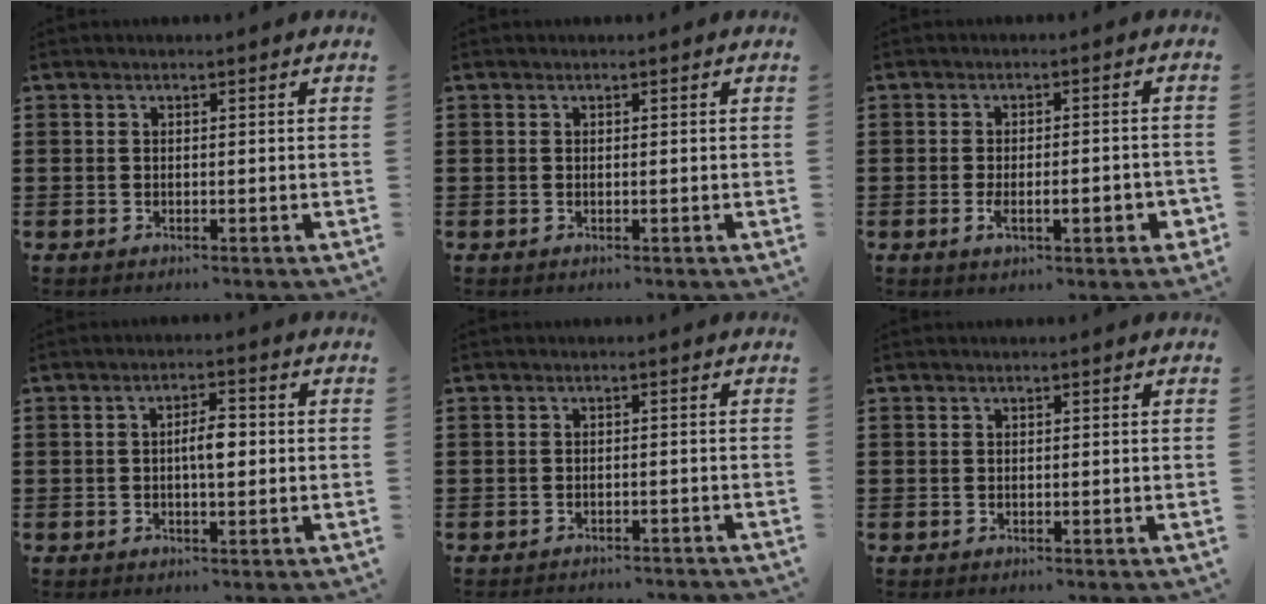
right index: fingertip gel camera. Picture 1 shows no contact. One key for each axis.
{"total": 0.0}
{"total": 4.9, "fx": -1.5, "fy": 1.5, "fz": 4.4, "tx": -0.070, "ty": -0.002, "tz": -0.030}
{"total": 3.7, "fx": -0.1, "fy": 1.2, "fz": 3.5, "tx": -0.058, "ty": -0.001, "tz": -0.006}
{"total": 1.4, "fx": -1.4, "fy": 0.0, "fz": 0.0, "tx": -0.005, "ty": 0.002, "tz": -0.031}
{"total": 0.0}